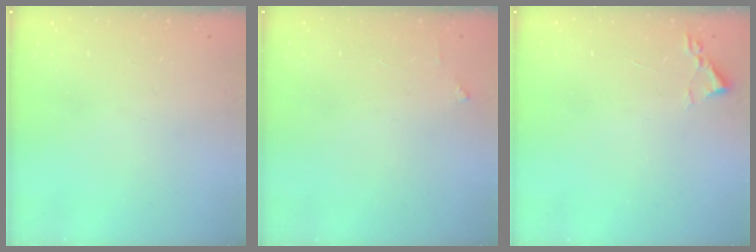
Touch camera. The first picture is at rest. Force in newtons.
{"total": 2.6, "press": 2.6, "slide": 0.2}
{"total": 1.8, "press": 1.8, "slide": 0.3}